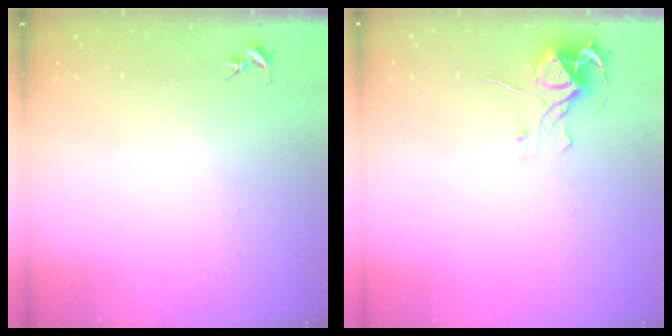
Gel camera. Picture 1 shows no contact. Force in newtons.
{"total": 8.0, "press": 8.0, "slide": 0.6}